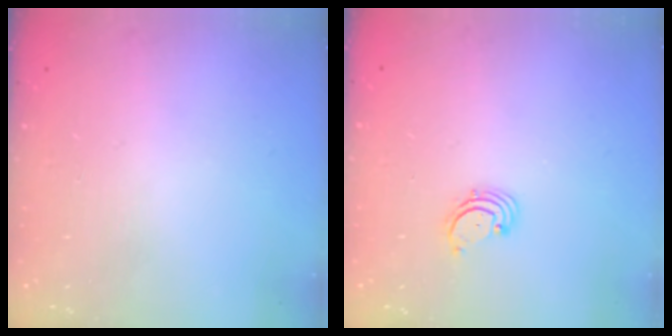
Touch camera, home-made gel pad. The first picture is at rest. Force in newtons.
{"total": 1.7, "press": 1.6, "slide": 0.2}